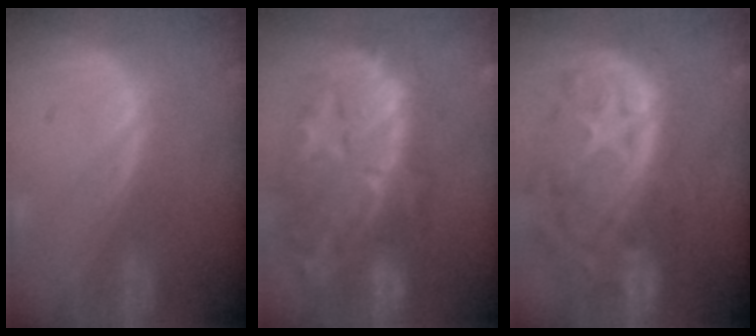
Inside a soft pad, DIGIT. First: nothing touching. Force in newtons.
{"total": 13.4, "press": 11.7, "slide": 6.4}
{"total": 13.7, "press": 11.3, "slide": 7.8}